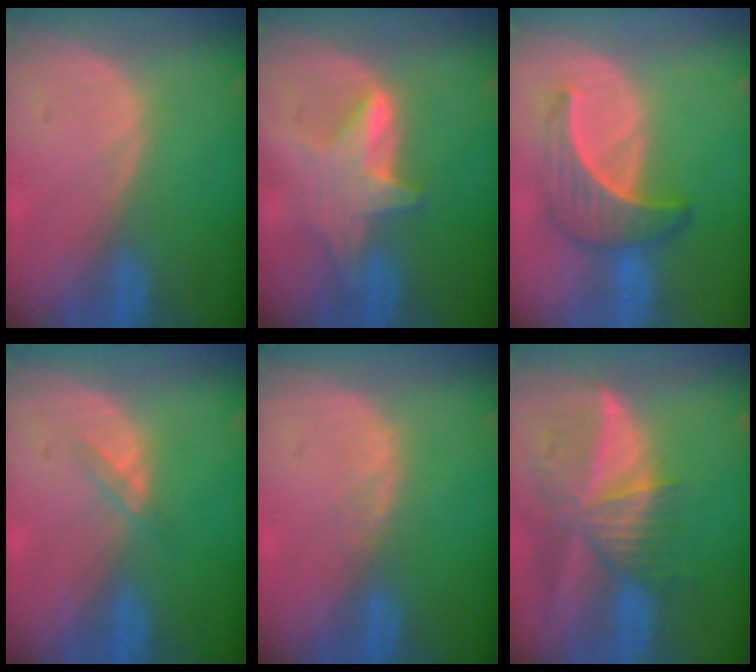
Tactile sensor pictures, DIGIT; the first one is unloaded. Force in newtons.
{"total": 5.9, "press": 5.8, "slide": 0.8}
{"total": 6.6, "press": 6.3, "slide": 2.2}
{"total": 1.5, "press": 1.5, "slide": 0.1}
{"total": 1.0, "press": 1.0, "slide": 0.2}
{"total": 9.7, "press": 8.4, "slide": 4.8}